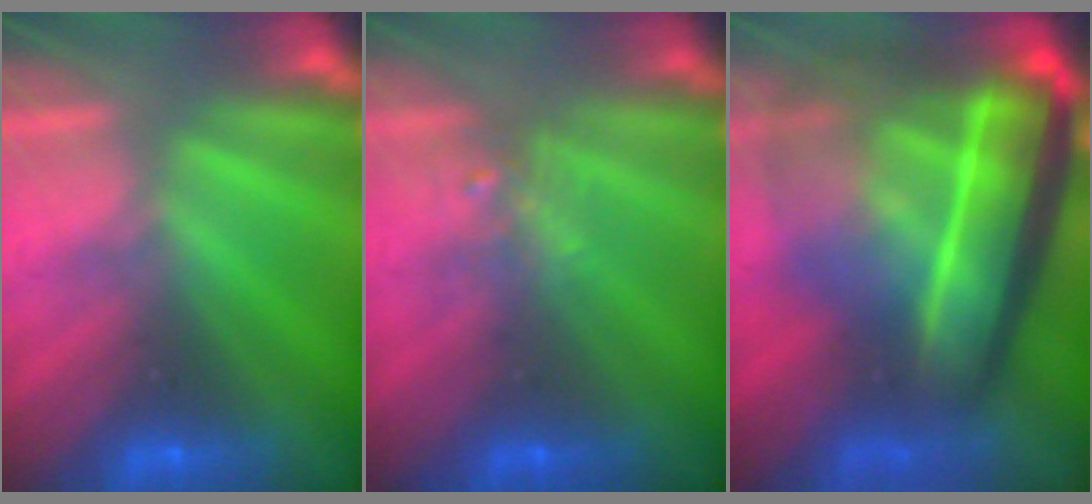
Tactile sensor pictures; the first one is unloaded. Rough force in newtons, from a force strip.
{"total": 2.3}
{"total": 7.8}